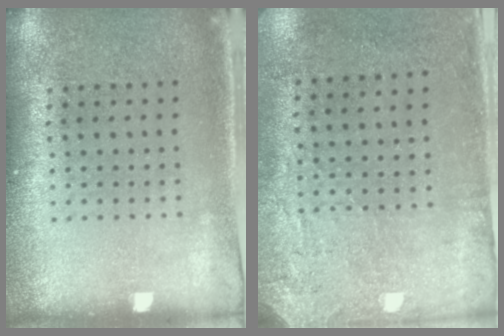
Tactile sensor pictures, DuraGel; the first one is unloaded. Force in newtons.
{"total": 2.8, "press": 2.3, "slide": 1.6}